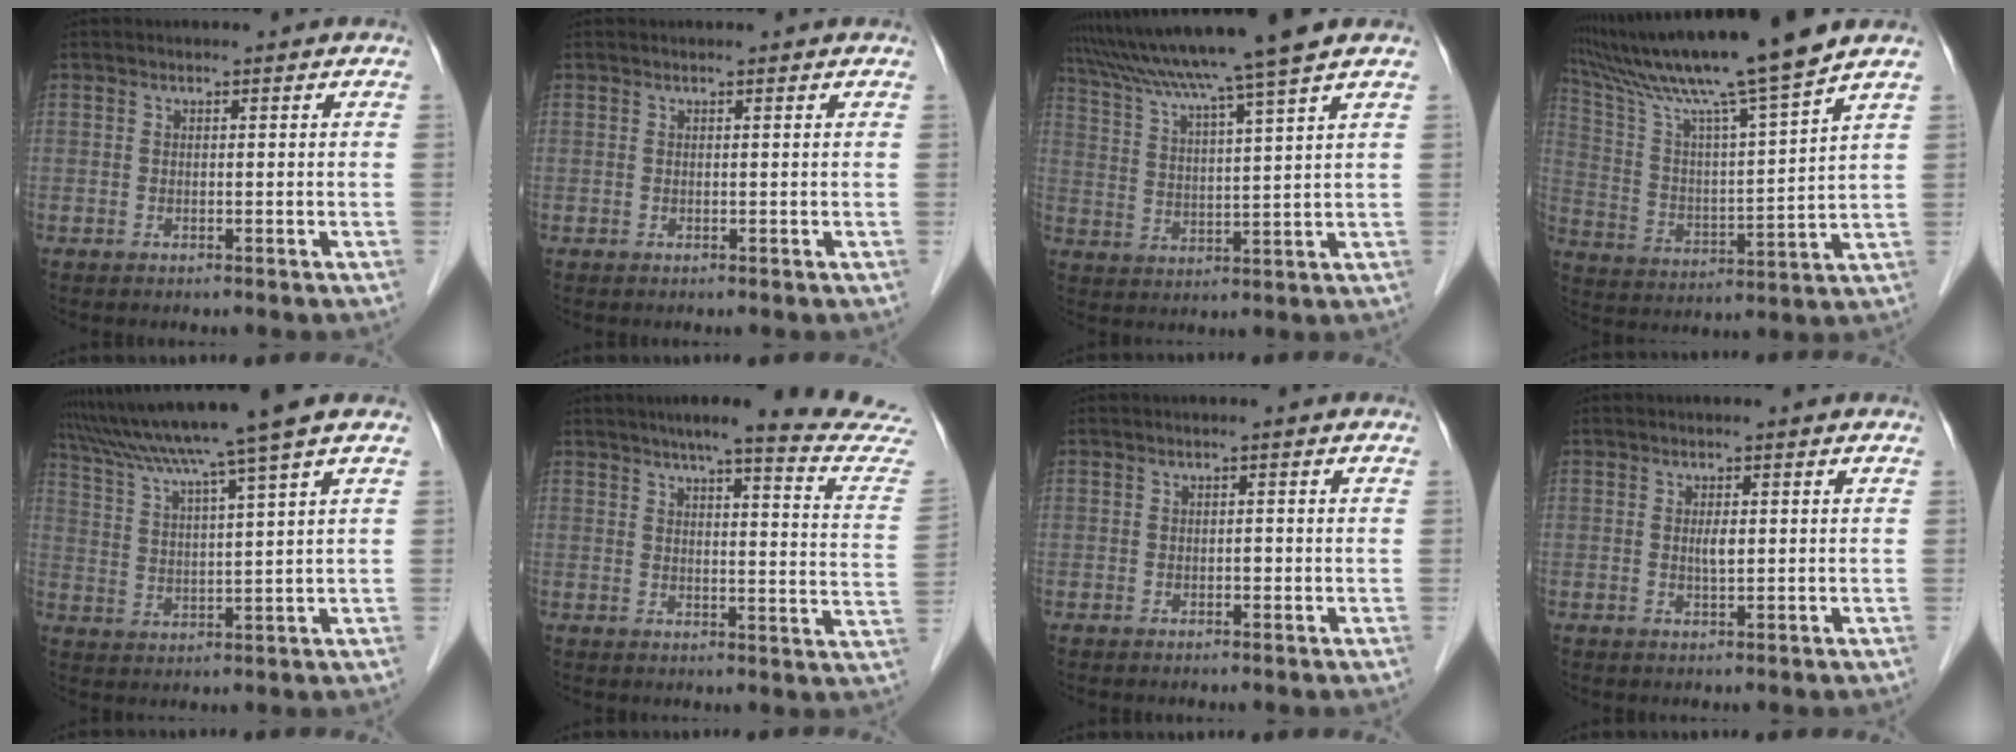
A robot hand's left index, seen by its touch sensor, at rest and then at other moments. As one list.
[{"total": 0.0}, {"total": 14.0, "force": [11.6, -2.2, 7.6], "torque": [-0.132, 0.000, 0.183]}, {"total": 17.4, "force": [14.3, -2.1, 9.7], "torque": [-0.176, -0.007, 0.246]}, {"total": 13.1, "force": [10.4, -2.4, 7.6], "torque": [-0.132, 0.002, 0.167]}, {"total": 19.5, "force": [17.8, -0.5, 7.8], "torque": [-0.094, -0.083, 0.195]}, {"total": 0.7, "force": [-0.4, 0.3, 0.5], "torque": [-0.006, -0.002, -0.007]}, {"total": 1.6, "force": [0.0, 0.3, 1.6], "torque": [-0.029, -0.004, 0.000]}]